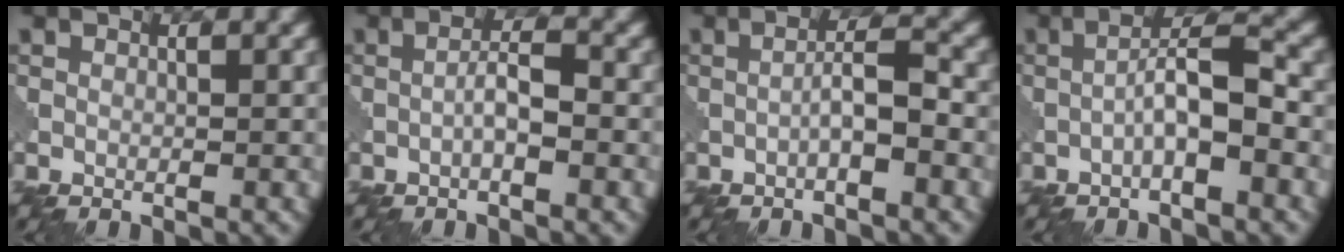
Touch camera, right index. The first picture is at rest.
{"total": 2.2, "force": [-0.7, 0.4, 2.1], "torque": [-0.039, 0.008, -0.017]}
{"total": 2.6, "force": [-0.9, 0.3, 2.4], "torque": [-0.042, 0.012, -0.020]}
{"total": 4.1, "force": [-1.2, 0.8, 3.9], "torque": [-0.067, 0.016, -0.029]}